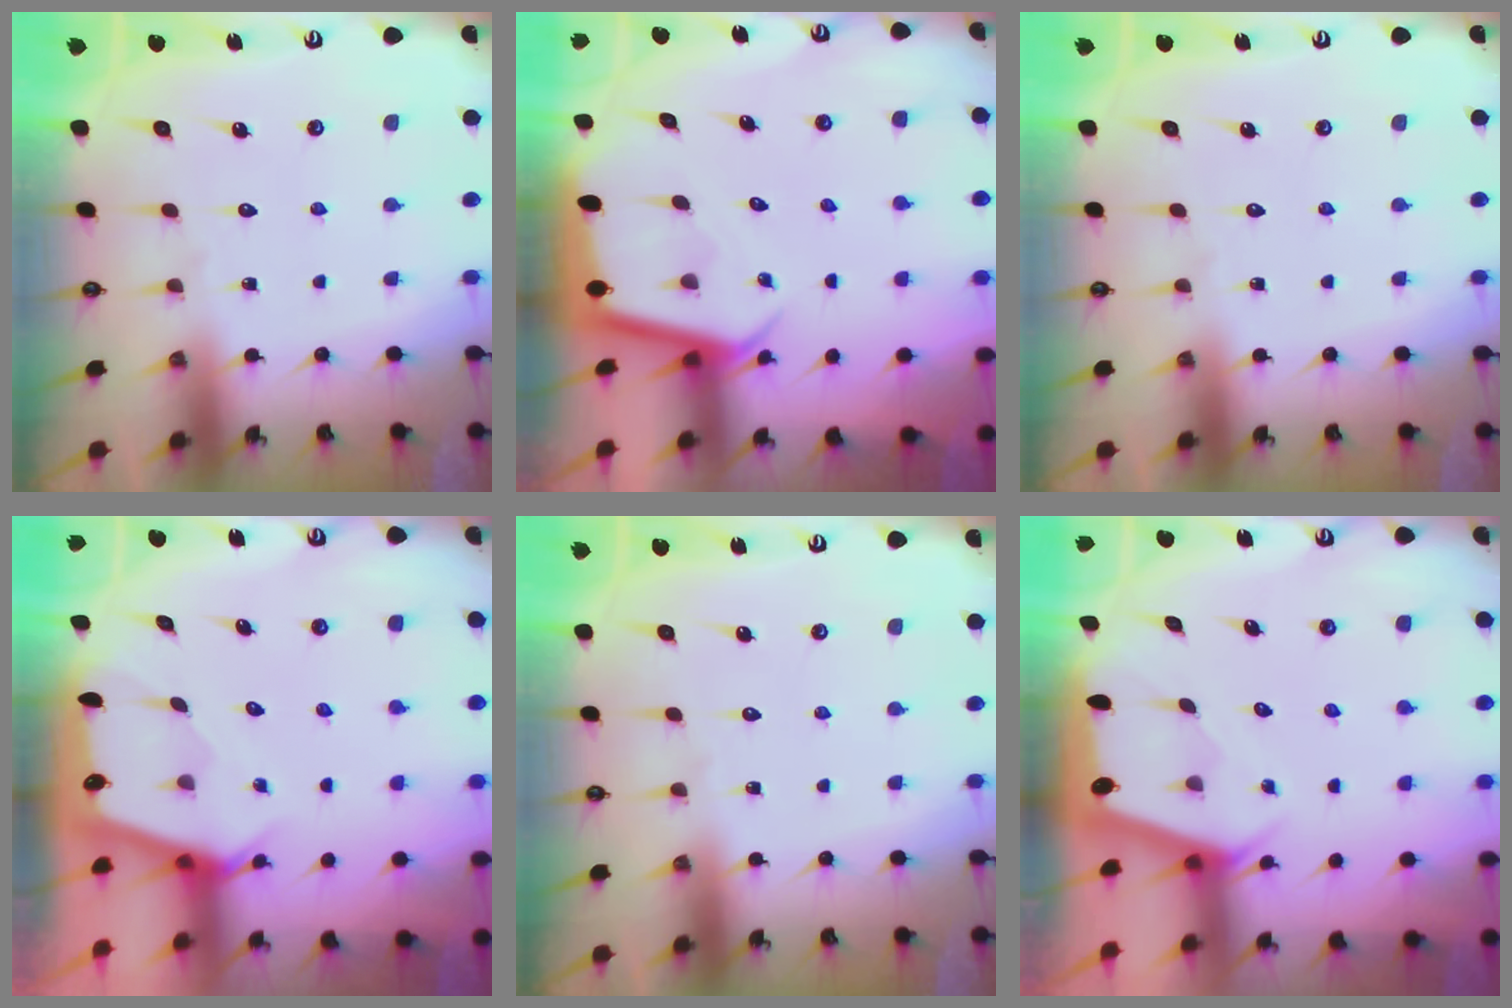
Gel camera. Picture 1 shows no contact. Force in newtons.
{"total": 3.4, "press": 3.4, "slide": 0.1}
{"total": 0.0}
{"total": 2.5, "press": 2.5, "slide": 0.3}
{"total": 0.0}
{"total": 1.9, "press": 1.8, "slide": 0.3}